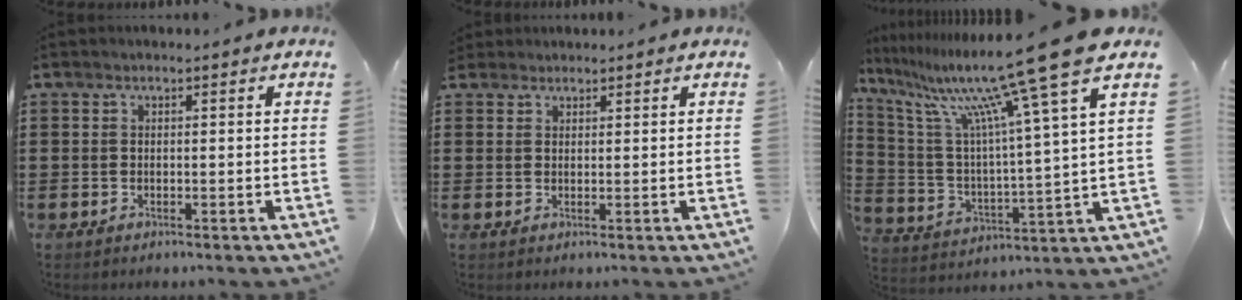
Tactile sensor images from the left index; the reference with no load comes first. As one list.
[{"total": 1.6, "force": [1.5, 0.7, 0.0], "torque": [-0.005, 0.004, 0.030]}, {"total": 16.7, "force": [12.4, -0.1, 11.3], "torque": [-0.232, -0.076, 0.193]}]